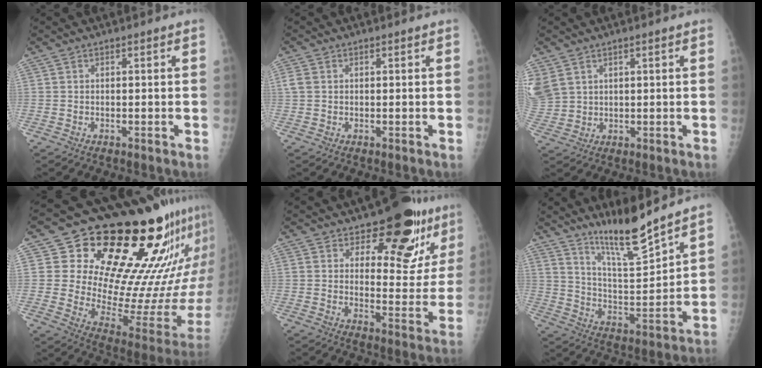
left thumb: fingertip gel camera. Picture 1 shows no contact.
{"total": 1.7, "force": [0.3, 1.4, 0.9], "torque": [-0.022, 0.004, 0.007]}
{"total": 8.1, "force": [3.7, 6.2, 3.6], "torque": [-0.101, -0.002, 0.089]}
{"total": 27.1, "force": [17.2, 9.7, 18.6], "torque": [-0.225, -0.098, 0.254]}
{"total": 14.0, "force": [9.1, 6.9, 8.1], "torque": [-0.044, -0.059, 0.123]}
{"total": 11.9, "force": [9.8, 0.5, 6.6], "torque": [-0.105, -0.078, 0.181]}